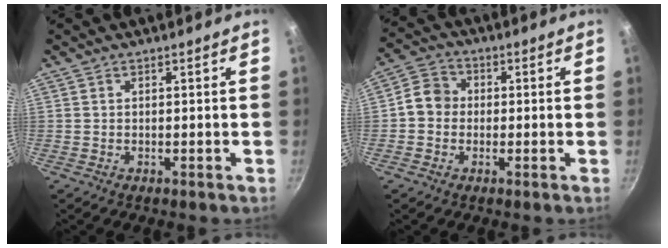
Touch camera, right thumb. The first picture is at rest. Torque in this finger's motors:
{"motor_torque": [0.24, 1.47, 0.49, -0.77, 0.01]}